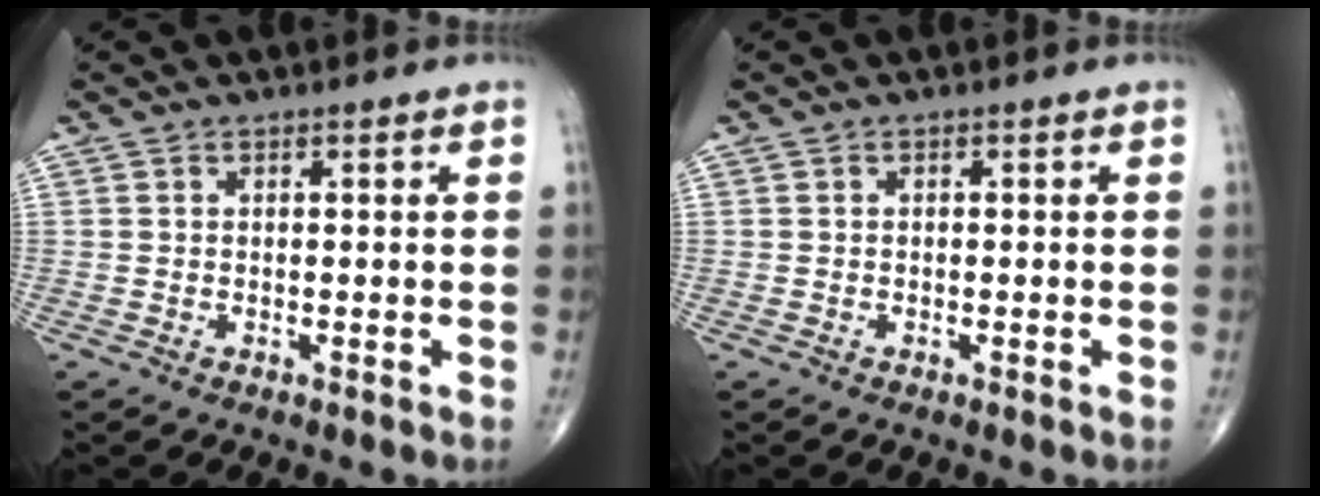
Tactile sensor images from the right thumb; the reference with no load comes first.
{"total": 0.0}